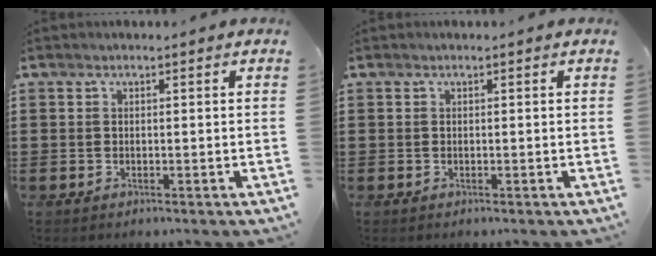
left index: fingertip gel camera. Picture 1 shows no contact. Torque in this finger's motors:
{"motor_torque": [-0.01, 0.00, 0.00, 0.00]}